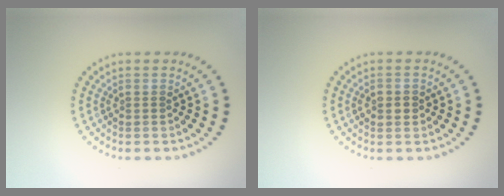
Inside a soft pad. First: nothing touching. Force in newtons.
{"total": 1.8, "press": 1.8, "slide": 0.1}